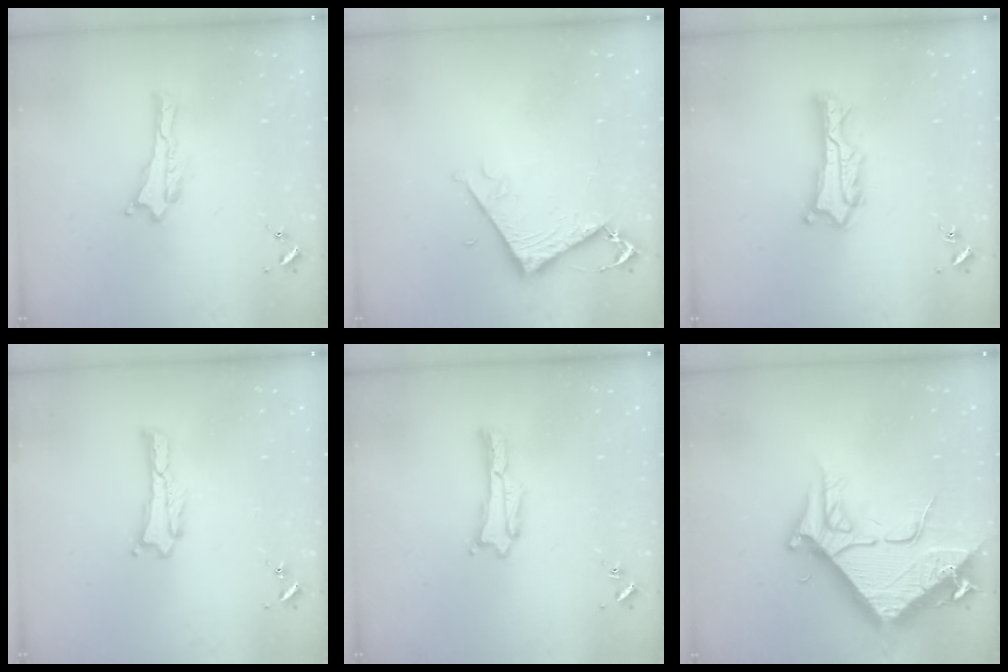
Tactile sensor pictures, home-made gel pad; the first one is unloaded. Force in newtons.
{"total": 5.3, "press": 5.2, "slide": 0.5}
{"total": 3.2, "press": 3.2, "slide": 0.4}
{"total": 0.0}
{"total": 0.7, "press": 0.7, "slide": 0.1}
{"total": 10.5, "press": 10.5, "slide": 1.0}